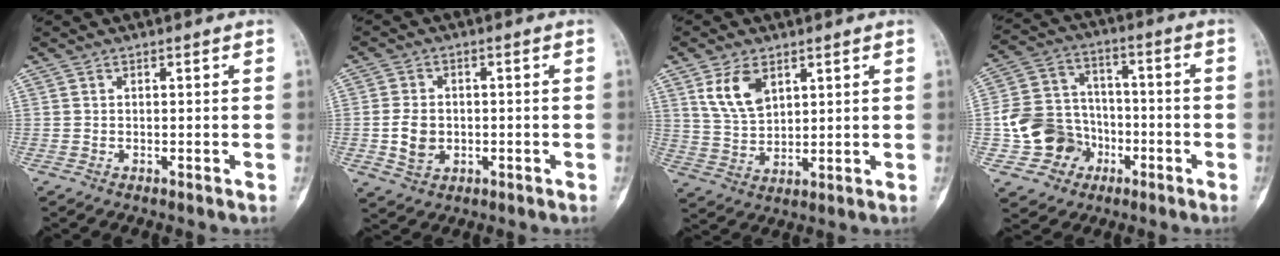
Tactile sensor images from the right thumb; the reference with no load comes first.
{"total": 5.8, "force": [-1.0, 4.5, 3.6], "torque": [-0.050, 0.002, -0.014]}
{"total": 8.5, "force": [3.8, 5.0, 5.7], "torque": [-0.096, -0.014, 0.082]}
{"total": 13.3, "force": [-4.1, 11.7, 4.7], "torque": [-0.048, 0.045, -0.066]}